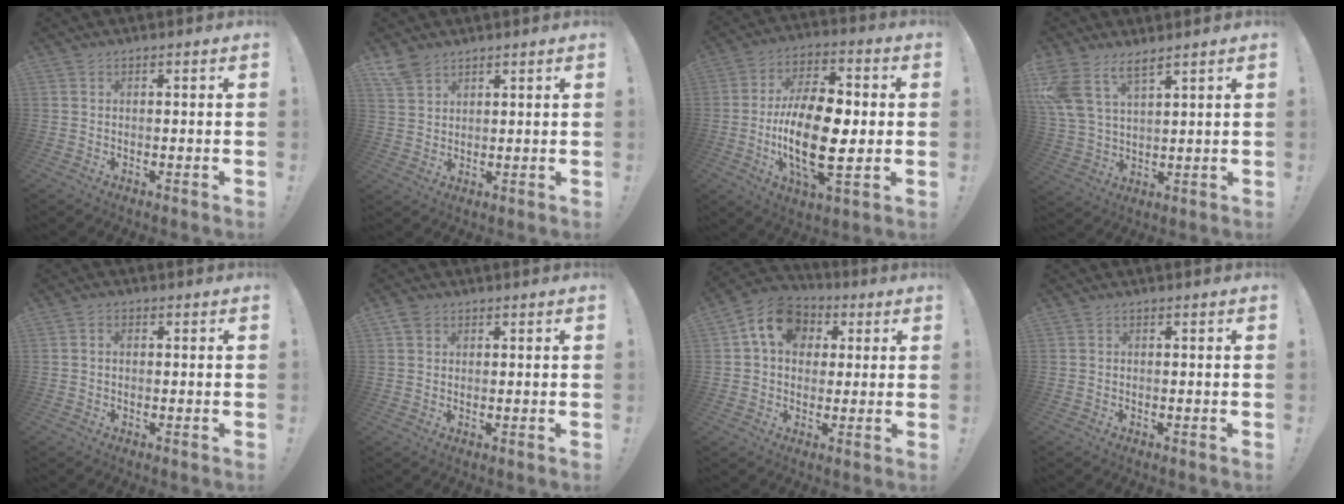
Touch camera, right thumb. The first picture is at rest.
{"total": 5.8, "force": [4.4, 3.4, 1.5], "torque": [-0.023, -0.025, 0.086]}
{"total": 21.2, "force": [-3.0, 10.0, 18.4], "torque": [-0.345, 0.004, -0.054]}
{"total": 9.4, "force": [6.7, 4.4, 5.1], "torque": [-0.115, -0.027, 0.133]}
{"total": 1.6, "force": [-0.2, 1.2, 1.0], "torque": [-0.010, 0.003, -0.006]}
{"total": 2.8, "force": [1.7, 2.0, 0.7], "torque": [-0.001, -0.007, 0.031]}
{"total": 13.1, "force": [4.0, 10.4, 6.9], "torque": [-0.097, -0.005, 0.080]}
{"total": 0.0}